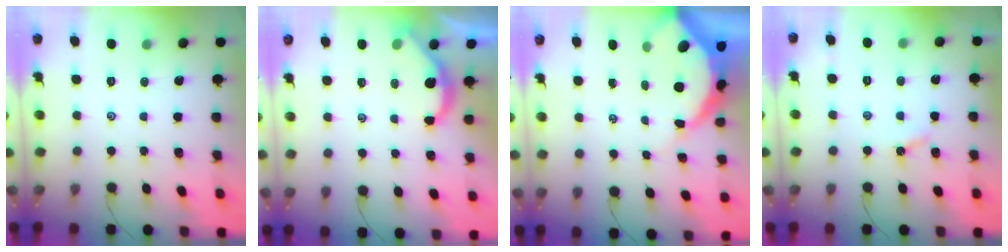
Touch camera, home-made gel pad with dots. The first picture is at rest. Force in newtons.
{"total": 3.3, "press": 3.3, "slide": 0.3}
{"total": 9.3, "press": 9.3, "slide": 1.0}
{"total": 3.2, "press": 3.2, "slide": 0.3}